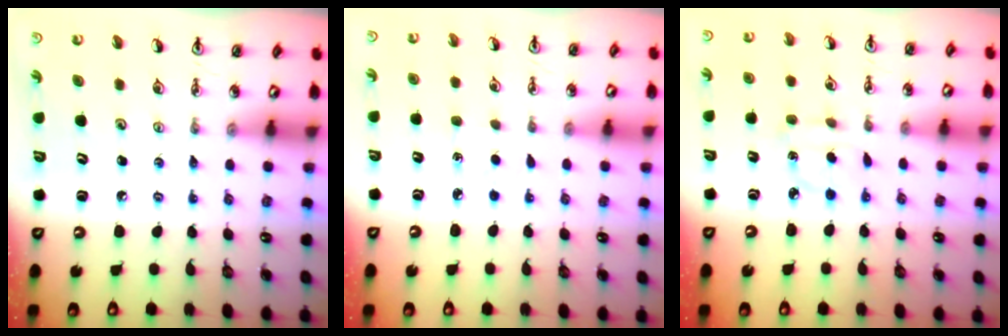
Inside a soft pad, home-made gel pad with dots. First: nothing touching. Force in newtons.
{"total": 2.4, "press": 2.4, "slide": 0.3}
{"total": 4.5, "press": 4.5, "slide": 0.6}